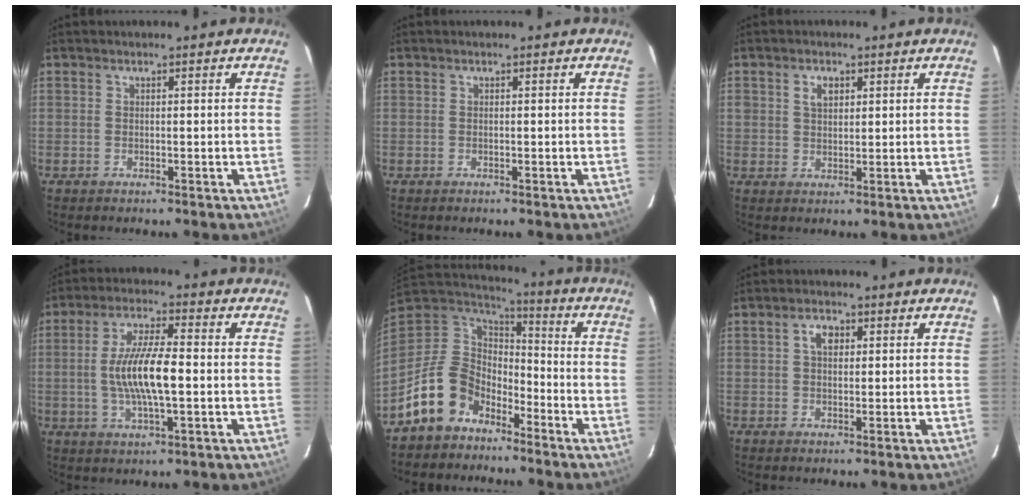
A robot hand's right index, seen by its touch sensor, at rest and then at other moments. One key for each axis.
{"total": 0.0}
{"total": 3.2, "fx": 1.2, "fy": 2.3, "fz": 1.8, "tx": -0.028, "ty": 0.008, "tz": 0.023}
{"total": 10.8, "fx": -0.8, "fy": 2.6, "fz": 10.5, "tx": -0.203, "ty": 0.000, "tz": -0.013}
{"total": 13.2, "fx": -8.4, "fy": 8.9, "fz": 5.0, "tx": -0.127, "ty": 0.024, "tz": -0.145}
{"total": 3.0, "fx": 0.9, "fy": 1.9, "fz": 2.1, "tx": -0.036, "ty": 0.009, "tz": 0.015}